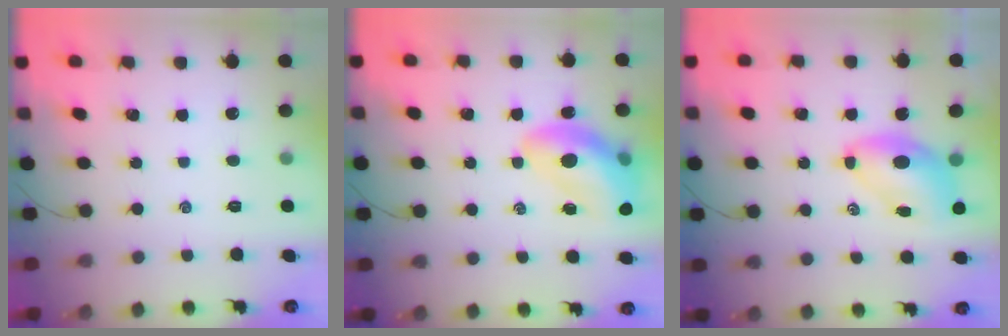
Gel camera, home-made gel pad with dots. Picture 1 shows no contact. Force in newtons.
{"total": 15.7, "press": 15.2, "slide": 3.9}
{"total": 7.3, "press": 7.2, "slide": 1.2}